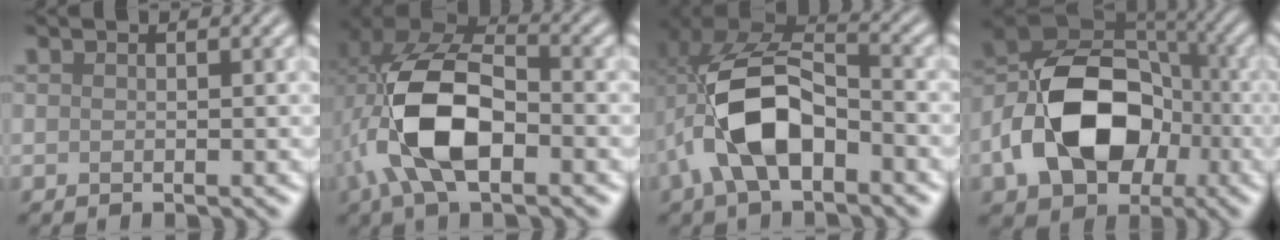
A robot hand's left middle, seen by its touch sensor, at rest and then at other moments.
{"total": 11.1, "force": [-2.2, 6.0, 9.1], "torque": [-0.194, 0.001, -0.044]}
{"total": 9.5, "force": [-2.5, 5.2, 7.6], "torque": [-0.162, 0.012, -0.047]}
{"total": 12.1, "force": [-3.4, 8.4, 8.0], "torque": [-0.147, -0.003, -0.061]}